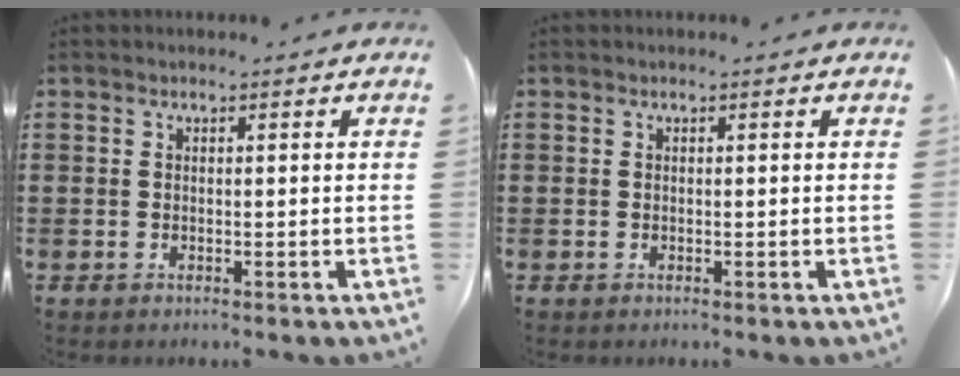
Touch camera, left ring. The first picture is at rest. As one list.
[{"total": 0.0}]